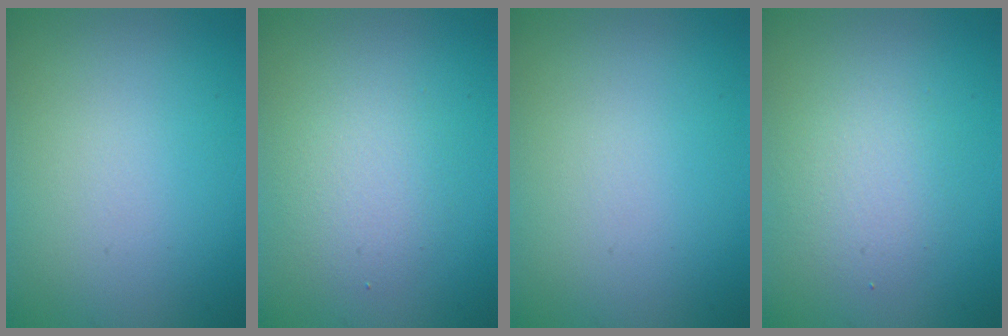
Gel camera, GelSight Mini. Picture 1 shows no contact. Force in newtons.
{"total": 2.5, "press": 2.5, "slide": 0.2}
{"total": 0.0}
{"total": 2.5, "press": 2.5, "slide": 0.2}